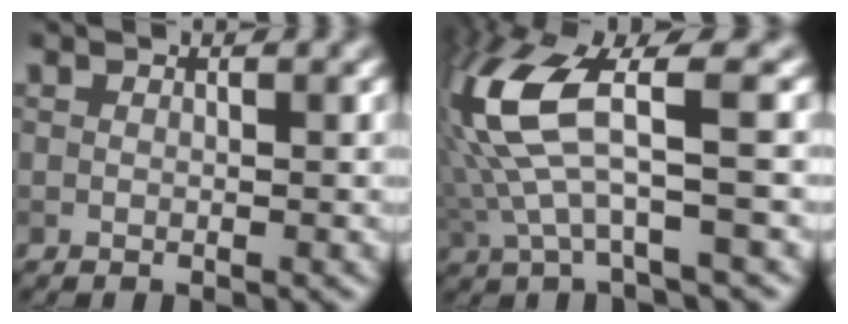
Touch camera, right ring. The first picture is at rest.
{"total": 8.8, "force": [1.1, 2.8, 8.3], "torque": [-0.194, 0.015, 0.020]}